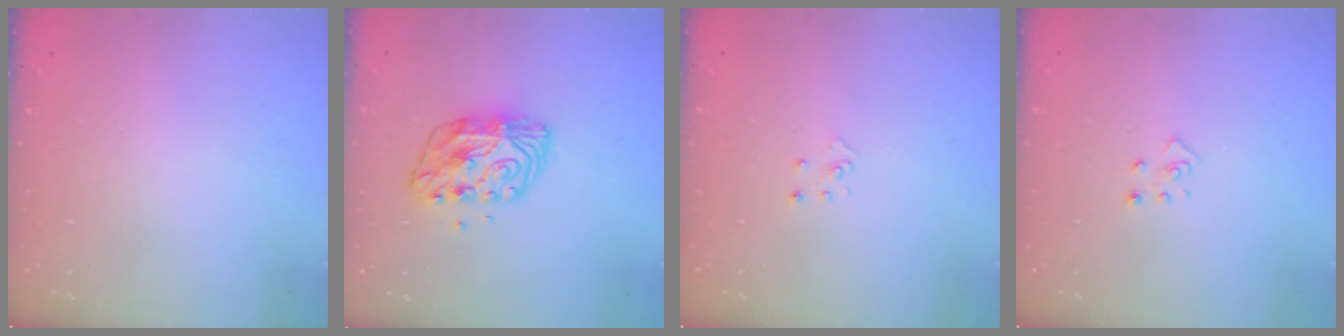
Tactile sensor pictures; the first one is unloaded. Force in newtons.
{"total": 9.7, "press": 9.7, "slide": 0.9}
{"total": 2.8, "press": 2.8, "slide": 0.3}
{"total": 3.3, "press": 3.3, "slide": 0.3}